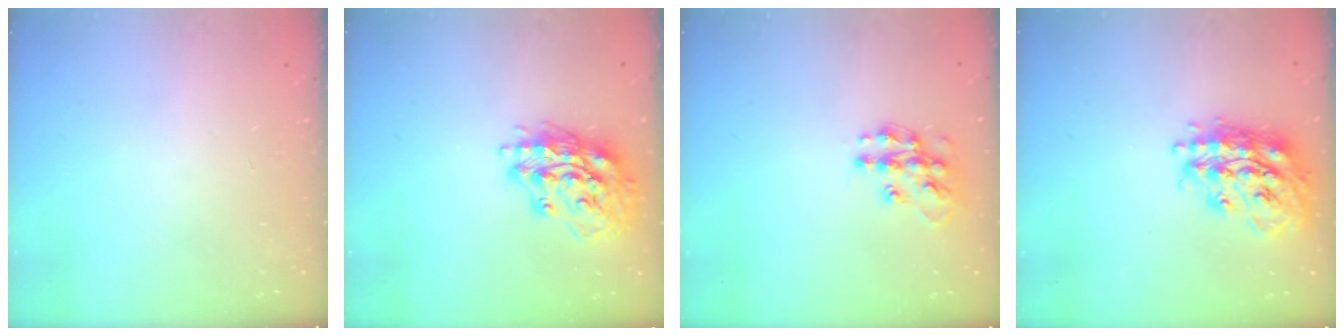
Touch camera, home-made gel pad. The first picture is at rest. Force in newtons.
{"total": 16.7, "press": 16.5, "slide": 2.3}
{"total": 12.6, "press": 12.6, "slide": 0.8}
{"total": 19.6, "press": 19.5, "slide": 1.5}